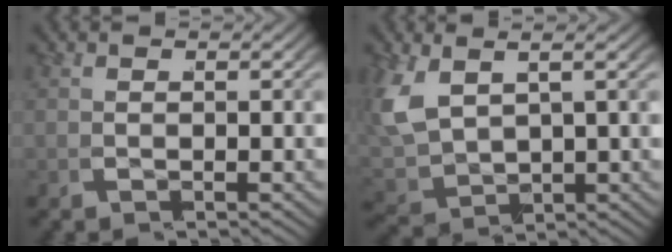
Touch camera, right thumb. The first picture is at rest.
{"total": 6.4, "force": [1.9, 4.2, 4.3], "torque": [-0.106, -0.009, 0.048]}